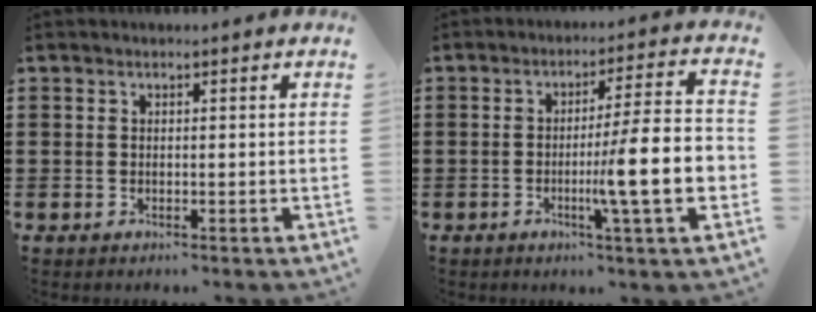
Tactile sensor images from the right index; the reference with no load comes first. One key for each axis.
{"total": 11.9, "fx": -2.6, "fy": 0.9, "fz": 11.6, "tx": -0.177, "ty": -0.014, "tz": -0.052}